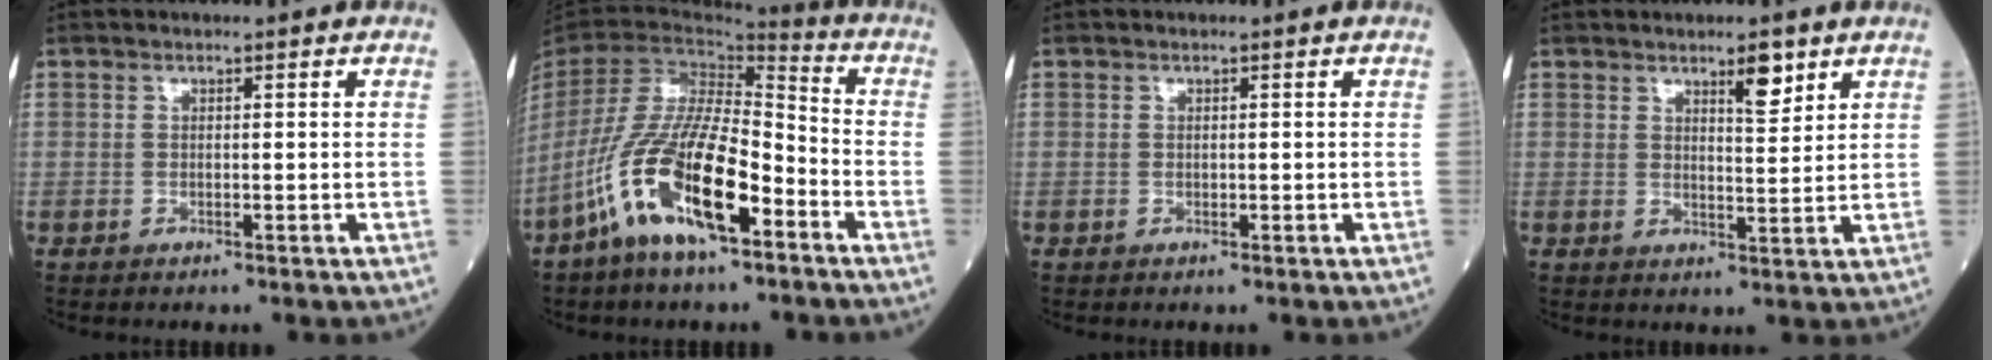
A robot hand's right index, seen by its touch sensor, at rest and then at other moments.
{"total": 16.9, "force": [-8.5, 4.1, 14.0], "torque": [-0.285, -0.011, -0.156]}
{"total": 0.0}
{"total": 4.1, "force": [2.7, 0.8, 3.0], "torque": [-0.046, -0.003, 0.042]}